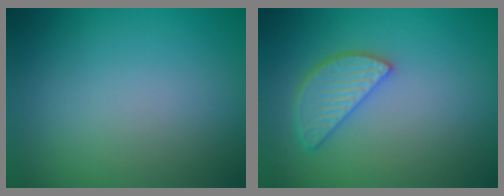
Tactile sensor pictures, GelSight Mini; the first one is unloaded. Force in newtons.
{"total": 3.5, "press": 3.0, "slide": 1.7}